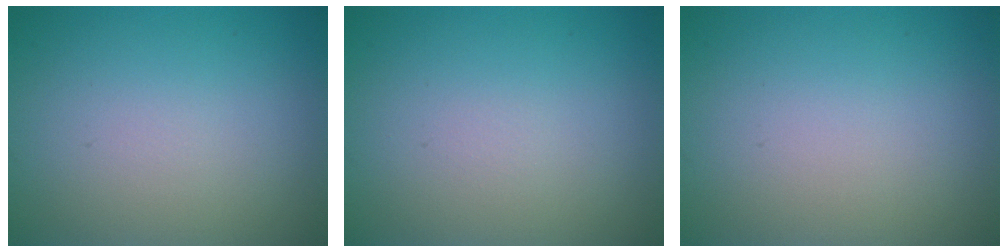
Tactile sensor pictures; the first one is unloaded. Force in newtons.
{"total": 0.0}
{"total": 0.0}